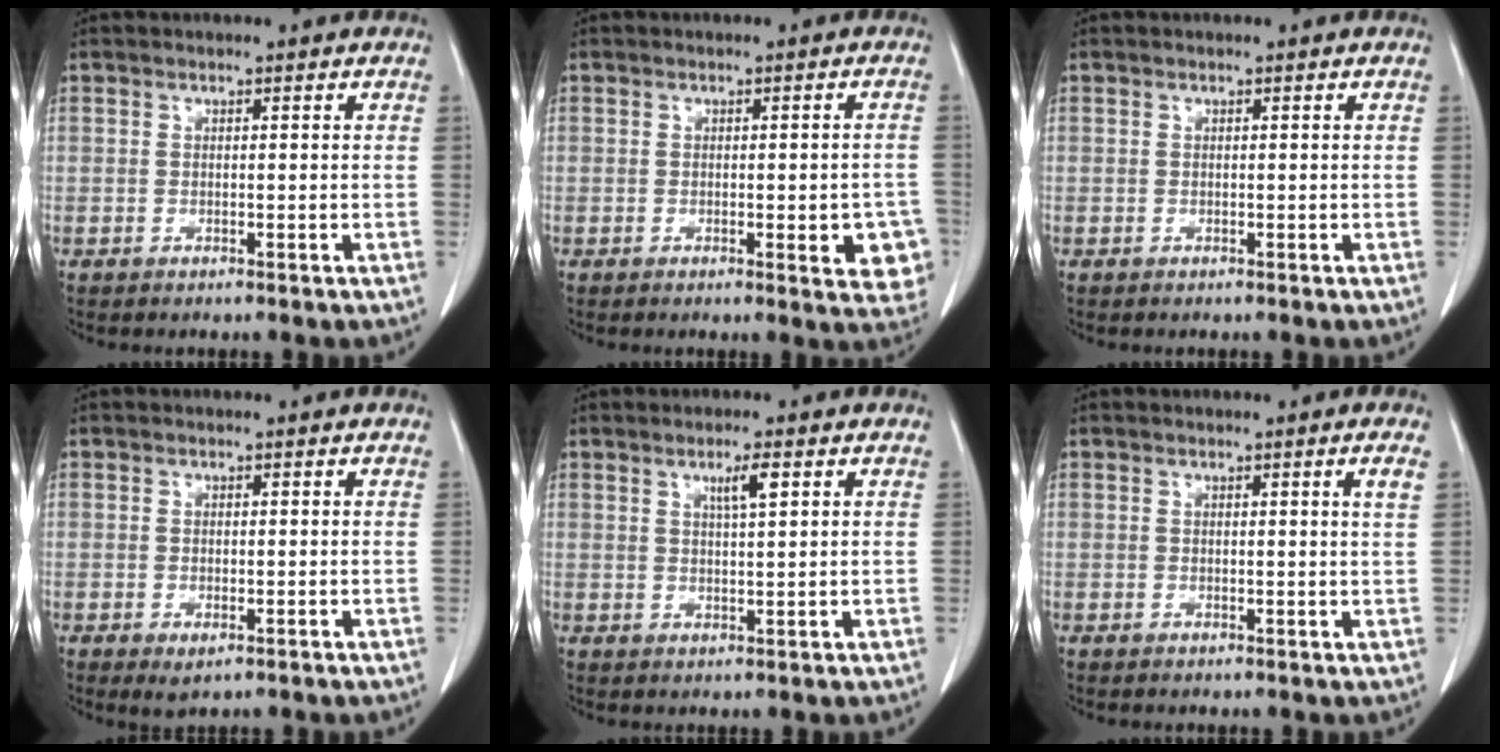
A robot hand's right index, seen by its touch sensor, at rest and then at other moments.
{"total": 6.4, "force": [-1.8, 1.9, 5.8], "torque": [-0.047, -0.001, -0.020]}
{"total": 0.0}
{"total": 2.0, "force": [-0.9, 0.9, 1.5], "torque": [-0.024, -0.004, -0.002]}
{"total": 2.8, "force": [1.4, 0.1, 2.5], "torque": [-0.044, -0.003, 0.023]}
{"total": 1.3, "force": [0.6, -0.5, 1.1], "torque": [-0.019, -0.005, 0.010]}